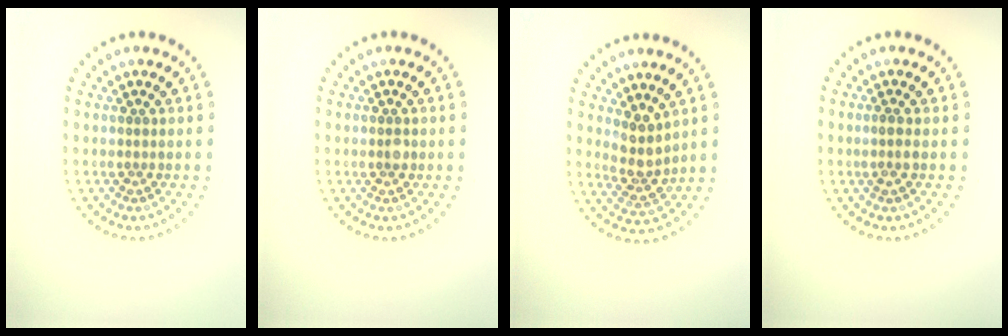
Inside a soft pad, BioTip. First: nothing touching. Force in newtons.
{"total": 1.0, "press": 1.0, "slide": 0.0}
{"total": 2.9, "press": 2.4, "slide": 1.7}
{"total": 1.0, "press": 0.8, "slide": 0.5}